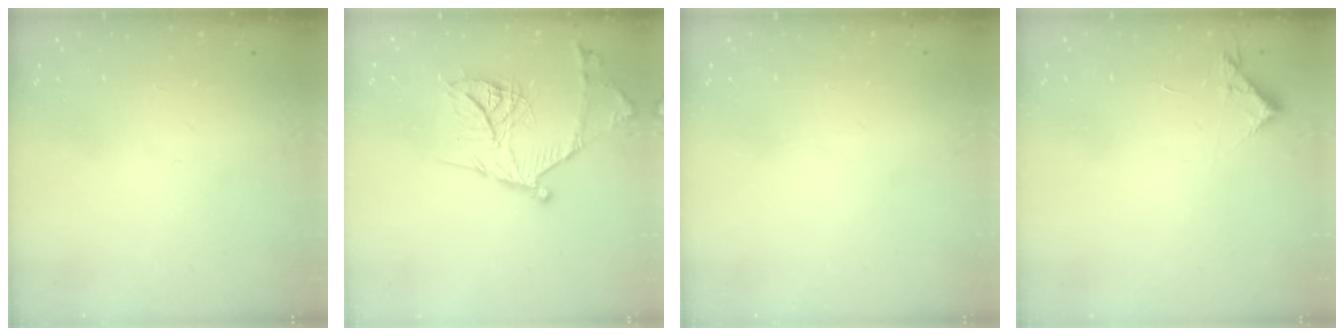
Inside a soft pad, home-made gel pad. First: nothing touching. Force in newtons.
{"total": 18.4, "press": 18.4, "slide": 1.3}
{"total": 0.0}
{"total": 4.1, "press": 4.1, "slide": 0.5}